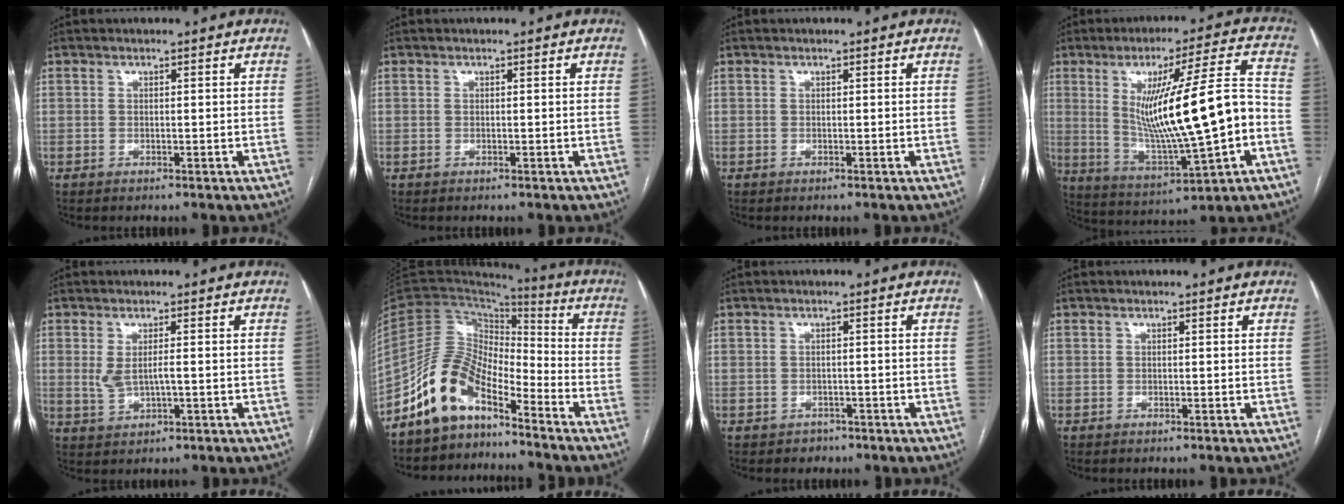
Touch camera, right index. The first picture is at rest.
{"total": 0.0}
{"total": 0.0}
{"total": 18.6, "force": [-0.9, 1.6, 18.5], "torque": [-0.312, 0.003, -0.004]}
{"total": 3.4, "force": [0.0, 1.1, 3.2], "torque": [-0.068, -0.001, 0.007]}
{"total": 10.3, "force": [-8.1, 4.4, 4.6], "torque": [-0.096, 0.039, -0.156]}
{"total": 1.8, "force": [-1.1, 1.4, 0.0], "torque": [-0.006, 0.005, -0.015]}
{"total": 0.0}